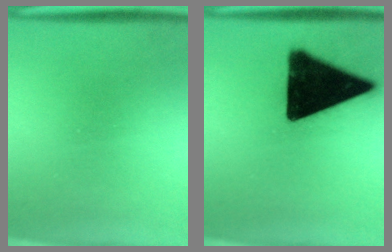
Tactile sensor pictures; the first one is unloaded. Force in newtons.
{"total": 19.7}